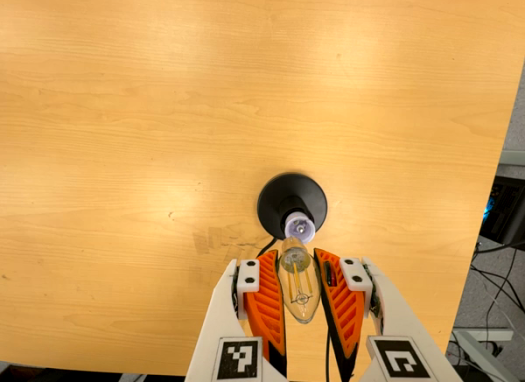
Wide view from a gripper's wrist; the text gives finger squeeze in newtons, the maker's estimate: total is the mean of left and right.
{"total": 21.5, "left": 23.6, "right": 19.4}